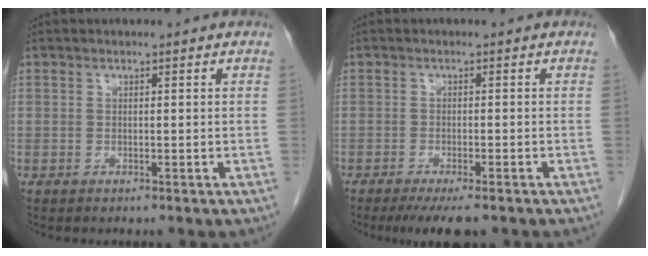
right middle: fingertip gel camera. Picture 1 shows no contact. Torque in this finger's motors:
{"motor_torque": [0.18, -0.06, 0.06, 0.06]}